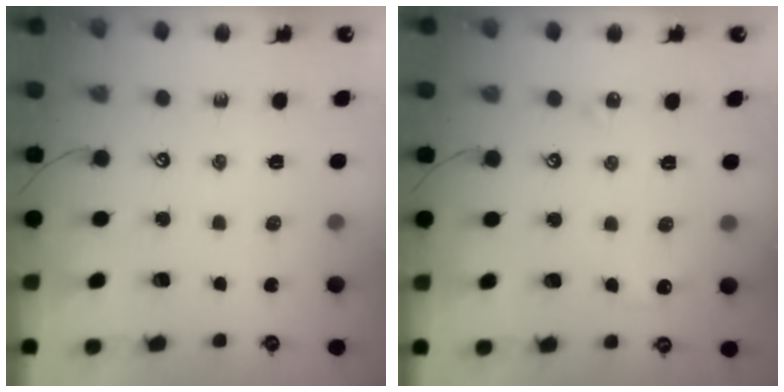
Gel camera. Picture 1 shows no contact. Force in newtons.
{"total": 3.4, "press": 3.4, "slide": 0.6}